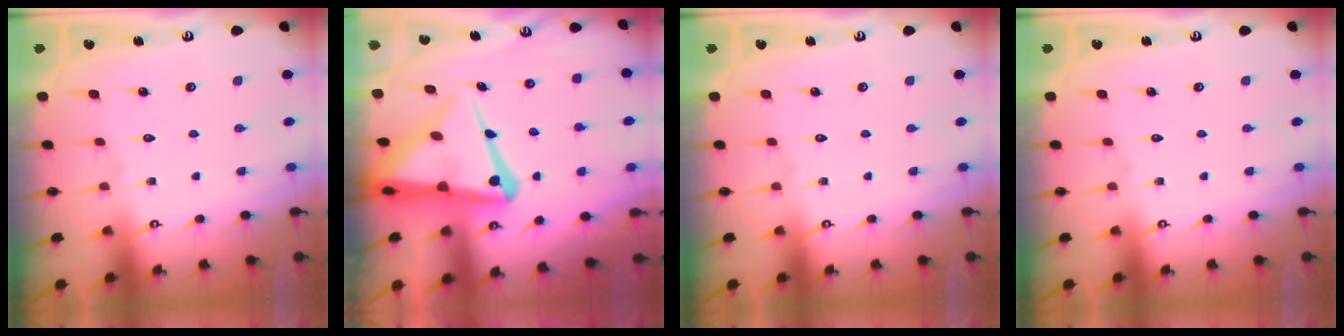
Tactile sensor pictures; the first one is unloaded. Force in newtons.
{"total": 15.2, "press": 15.2, "slide": 1.4}
{"total": 0.0}
{"total": 0.0}